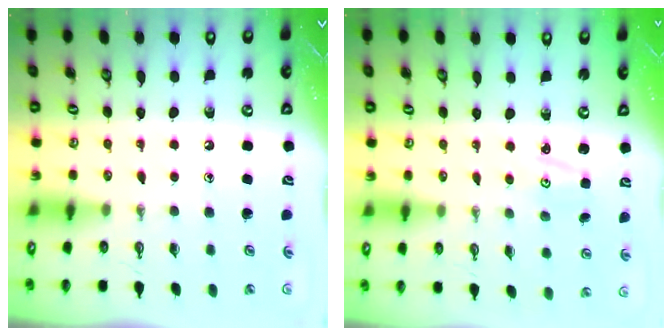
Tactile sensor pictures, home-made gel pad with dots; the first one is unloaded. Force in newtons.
{"total": 1.4, "press": 1.4, "slide": 0.3}